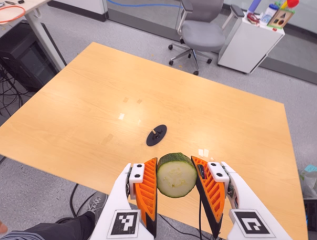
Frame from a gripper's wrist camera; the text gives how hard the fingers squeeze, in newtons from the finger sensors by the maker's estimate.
{"total": 9.4, "left": 8.4, "right": 10.4}